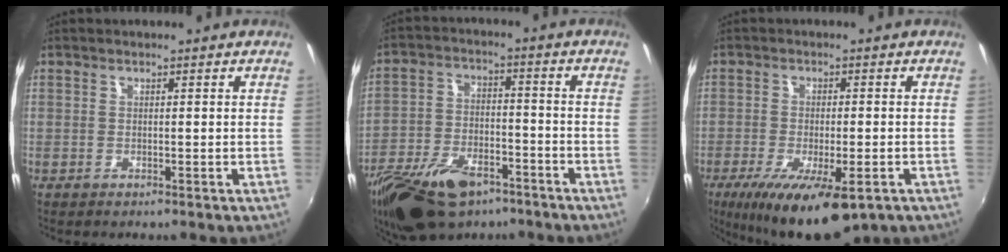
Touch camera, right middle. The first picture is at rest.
{"total": 18.4, "force": [-11.8, 9.4, 10.6], "torque": [-0.235, -0.023, -0.204]}
{"total": 14.3, "force": [-8.4, 4.9, 10.4], "torque": [-0.197, -0.045, -0.126]}